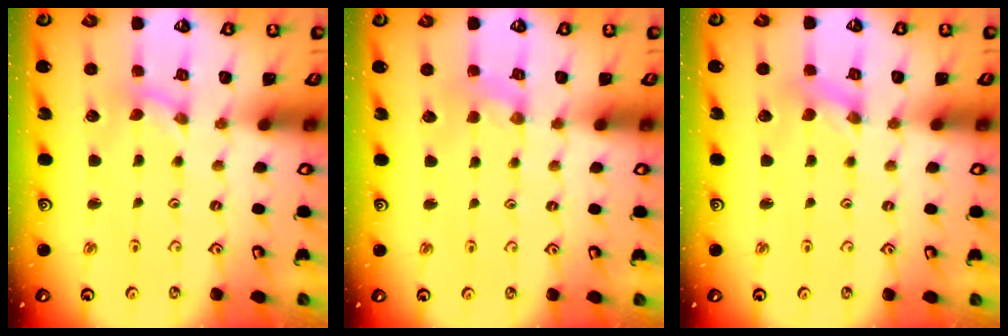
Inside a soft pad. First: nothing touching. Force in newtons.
{"total": 1.4, "press": 1.4, "slide": 0.3}
{"total": 0.8, "press": 0.8, "slide": 0.2}